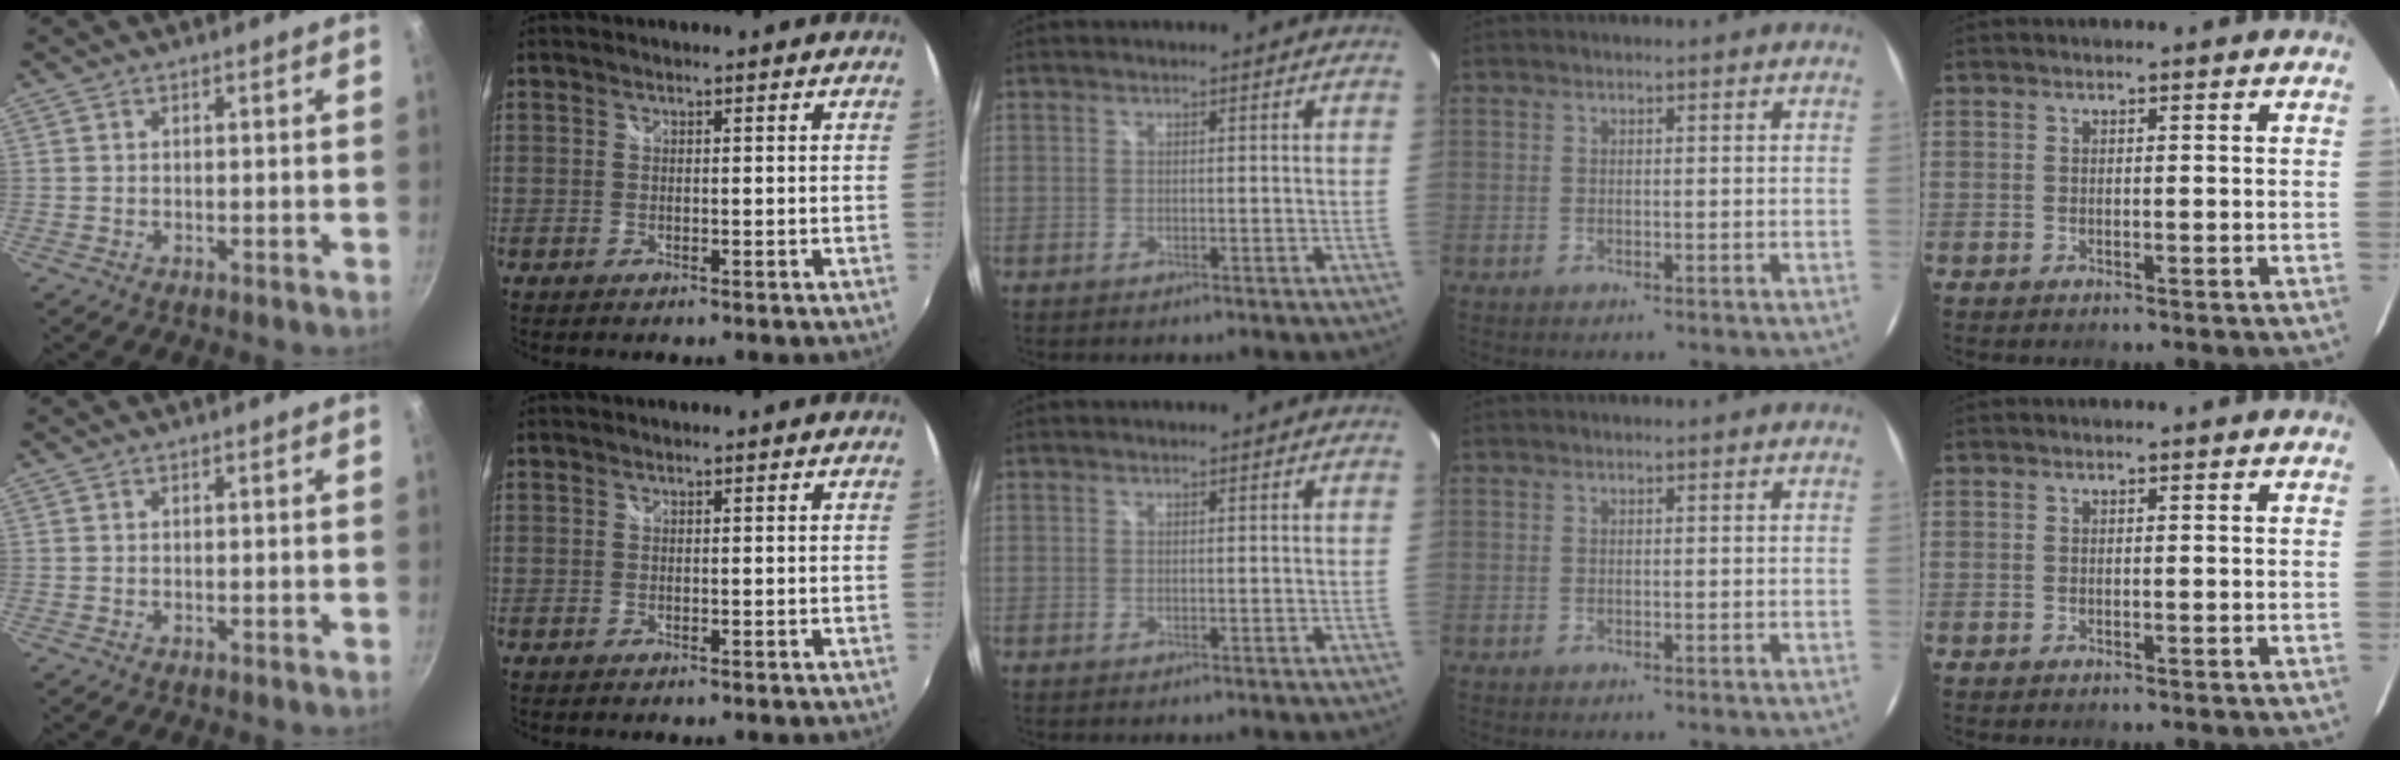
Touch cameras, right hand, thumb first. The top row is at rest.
{}